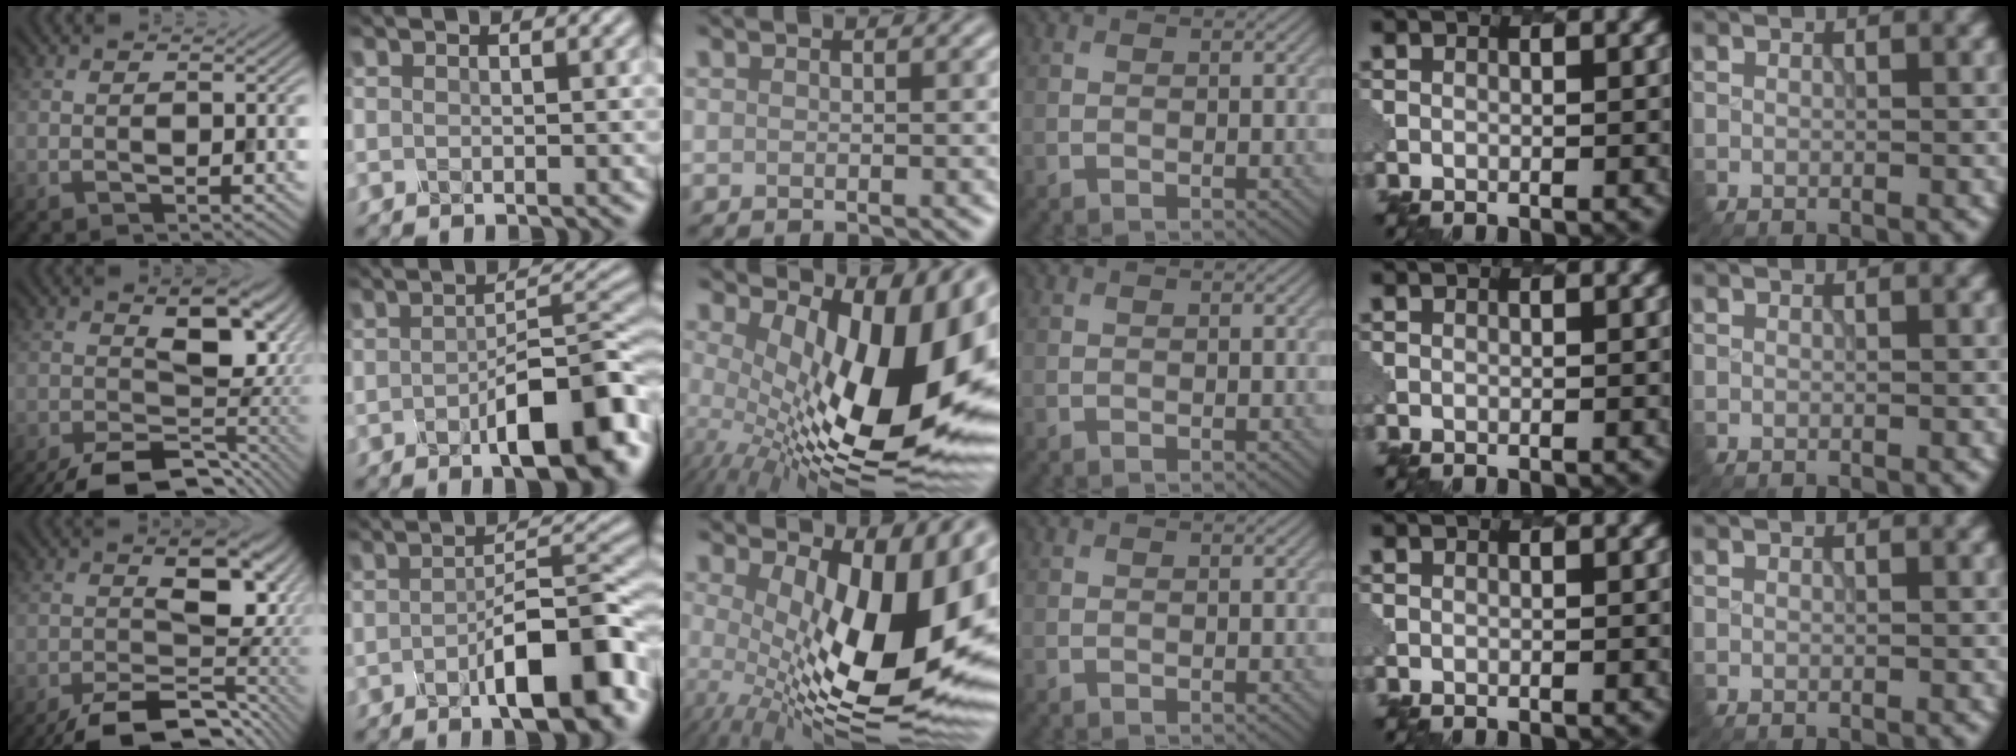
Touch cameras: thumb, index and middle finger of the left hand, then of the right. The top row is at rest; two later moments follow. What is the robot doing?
{"motion": "dispense", "object": "glue stick"}